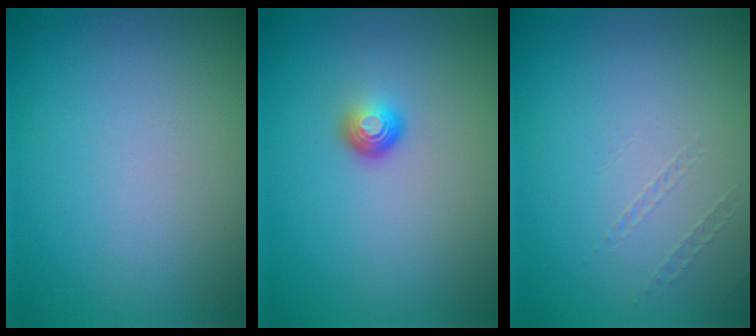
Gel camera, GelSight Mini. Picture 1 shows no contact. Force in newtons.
{"total": 1.8, "press": 1.1, "slide": 1.4}
{"total": 0.5, "press": 0.2, "slide": 0.5}